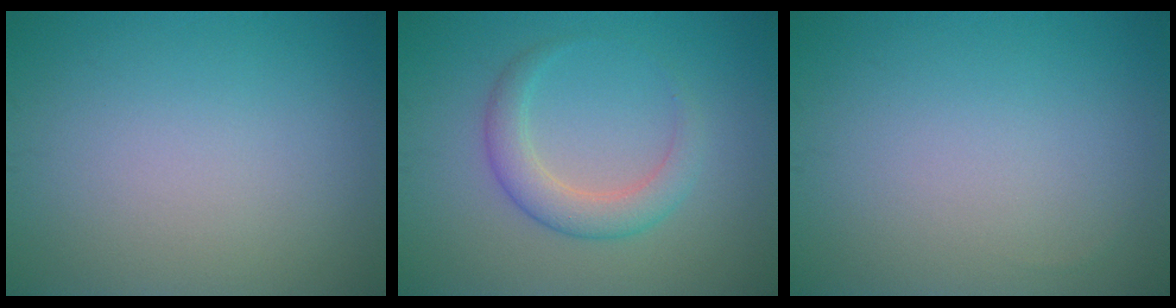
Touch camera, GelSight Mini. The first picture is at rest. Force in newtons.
{"total": 3.2, "press": 3.2, "slide": 0.3}
{"total": 0.0}